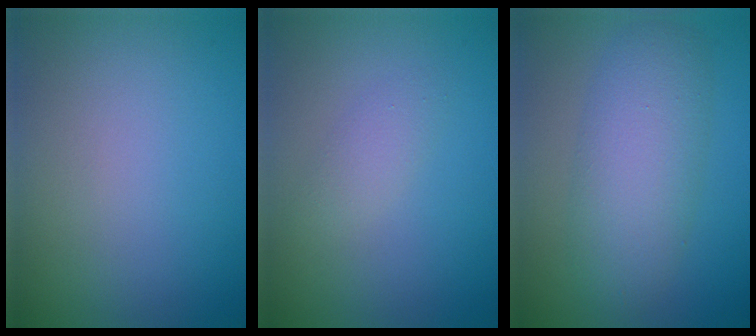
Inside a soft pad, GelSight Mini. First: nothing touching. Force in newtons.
{"total": 1.6, "press": 1.6, "slide": 0.1}
{"total": 6.0, "press": 6.0, "slide": 0.2}